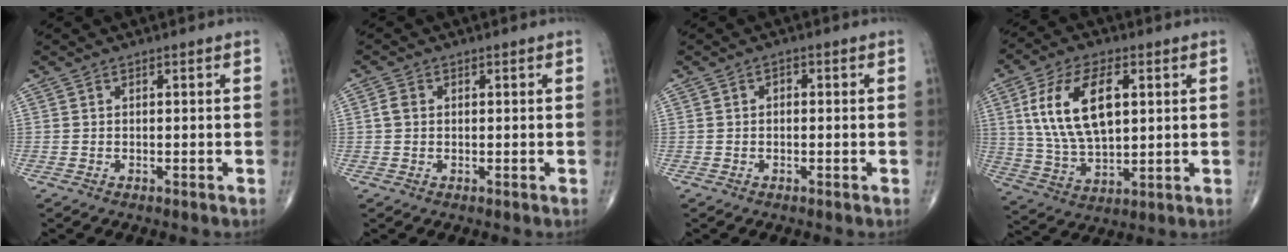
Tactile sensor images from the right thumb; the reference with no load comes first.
{"total": 1.8, "force": [0.1, 1.4, 1.1], "torque": [-0.020, 0.005, 0.000]}
{"total": 1.1, "force": [0.0, 0.8, 0.7], "torque": [-0.005, 0.005, -0.005]}
{"total": 16.3, "force": [4.1, 8.3, 13.4], "torque": [-0.245, -0.006, 0.083]}